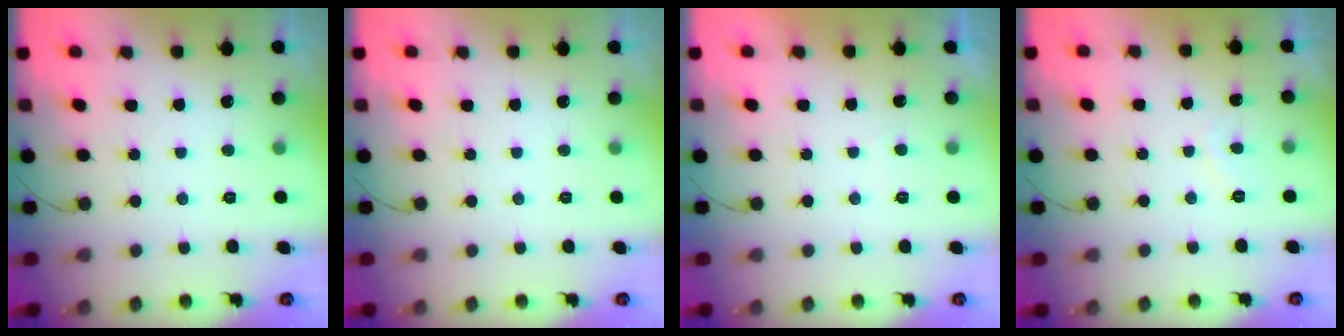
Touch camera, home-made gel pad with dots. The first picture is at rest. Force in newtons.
{"total": 0.0}
{"total": 1.4, "press": 1.1, "slide": 0.8}
{"total": 1.4, "press": 1.3, "slide": 0.5}